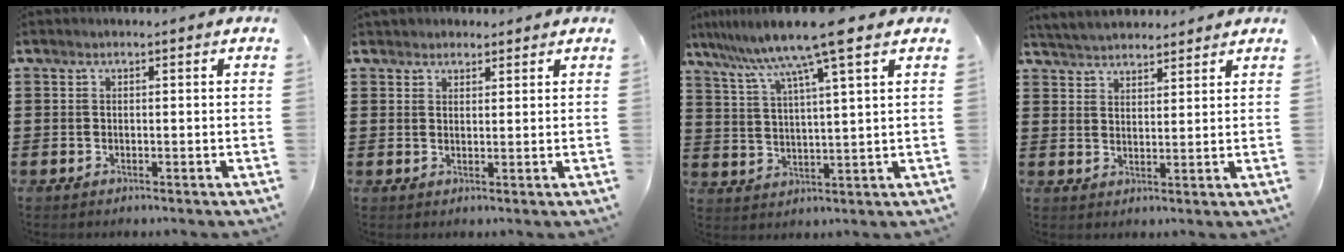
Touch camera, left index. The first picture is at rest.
{"total": 2.0, "force": [1.8, 0.8, 0.0], "torque": [-0.004, 0.006, 0.037]}
{"total": 9.8, "force": [7.5, -0.2, 6.3], "torque": [-0.143, -0.025, 0.125]}
{"total": 4.1, "force": [4.0, 0.6, 0.3], "torque": [-0.018, -0.008, 0.075]}